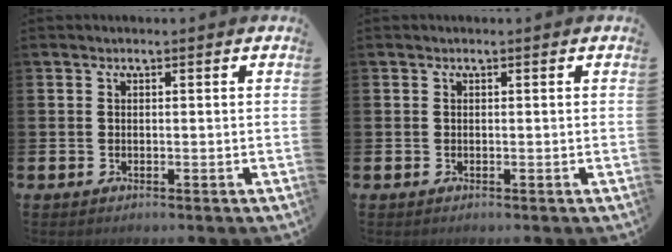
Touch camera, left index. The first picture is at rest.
{"total": 0.0}